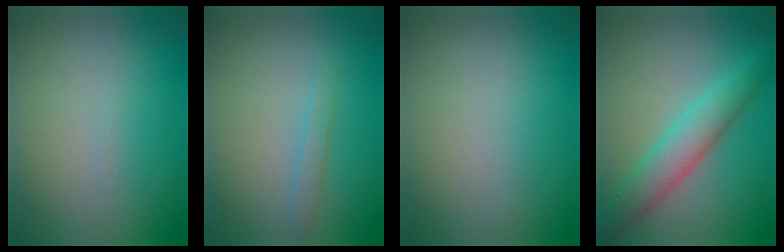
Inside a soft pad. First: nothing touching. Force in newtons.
{"total": 1.1, "press": 1.1, "slide": 0.2}
{"total": 0.0}
{"total": 4.7, "press": 4.7, "slide": 0.0}